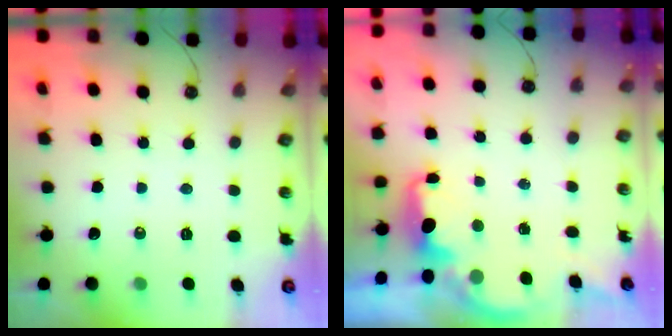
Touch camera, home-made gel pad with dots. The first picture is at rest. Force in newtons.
{"total": 2.2, "press": 2.1, "slide": 0.9}